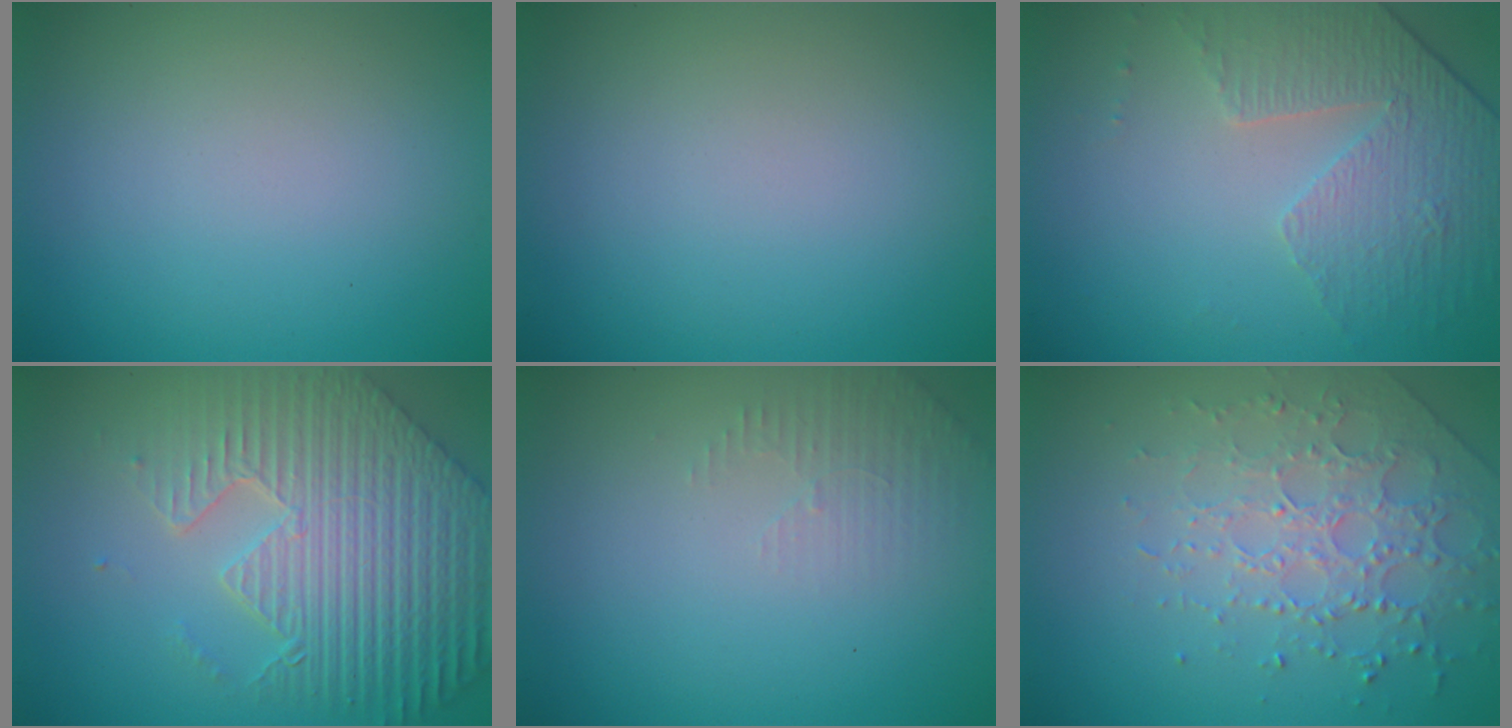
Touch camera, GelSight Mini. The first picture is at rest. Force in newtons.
{"total": 0.0}
{"total": 4.8, "press": 3.3, "slide": 3.5}
{"total": 9.0, "press": 6.5, "slide": 6.3}
{"total": 1.5, "press": 1.5, "slide": 0.4}
{"total": 3.0, "press": 2.8, "slide": 1.1}